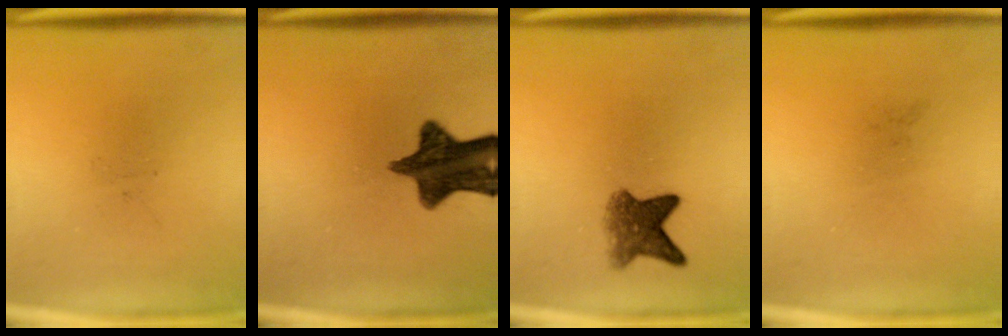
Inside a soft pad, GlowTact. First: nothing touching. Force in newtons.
{"total": 12.3}
{"total": 5.2}
{"total": 0.0}